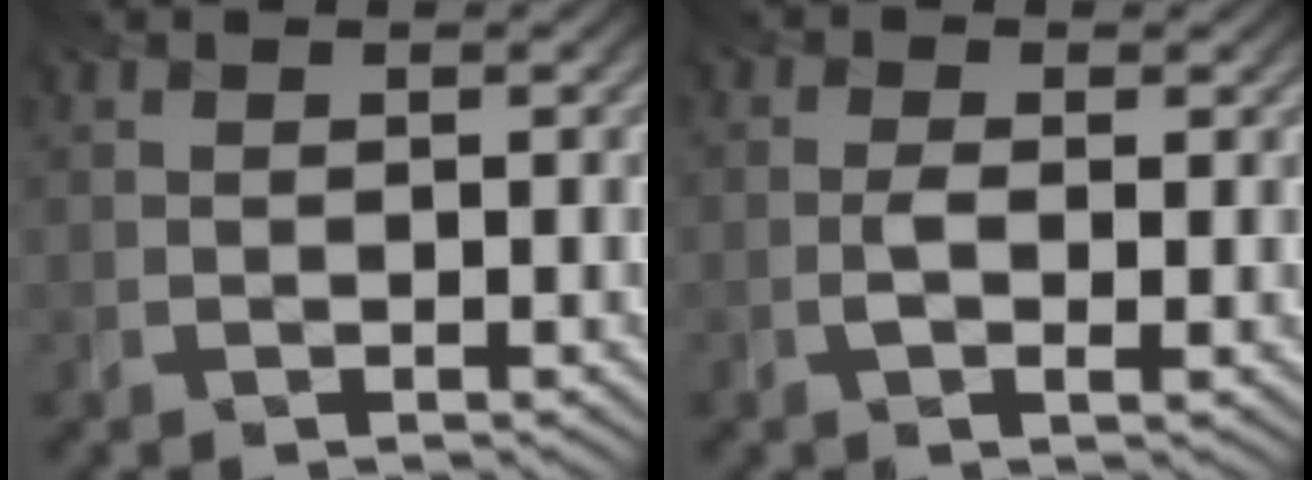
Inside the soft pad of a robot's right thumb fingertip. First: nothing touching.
{"total": 1.8, "force": [-0.3, 0.8, 1.6], "torque": [-0.040, -0.001, -0.009]}